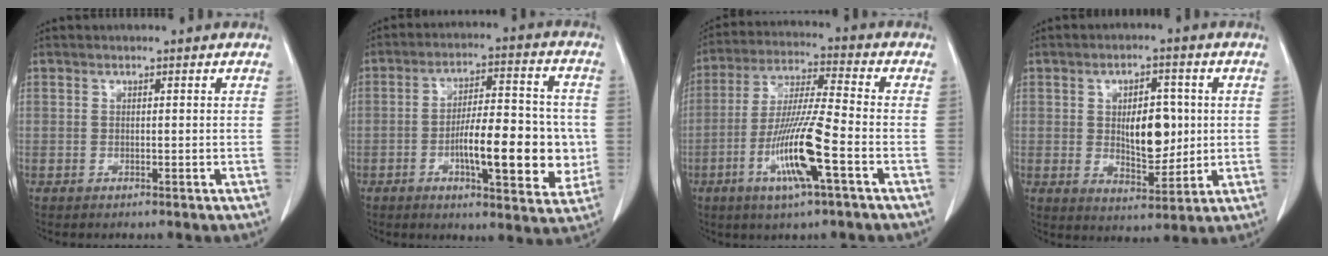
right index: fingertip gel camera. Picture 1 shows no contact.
{"total": 14.5, "force": [-2.7, 4.2, 13.6], "torque": [-0.202, 0.014, -0.041]}
{"total": 12.6, "force": [-4.7, 0.3, 11.7], "torque": [-0.234, -0.012, -0.091]}
{"total": 8.5, "force": [0.8, 3.9, 7.5], "torque": [-0.117, -0.001, 0.022]}